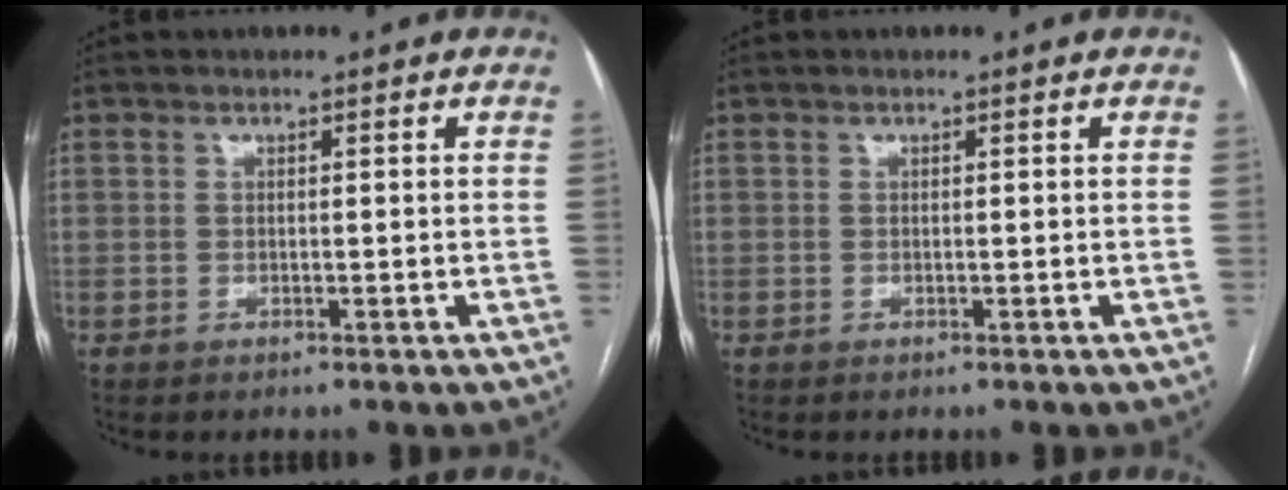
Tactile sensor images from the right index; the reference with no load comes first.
{"total": 0.0}